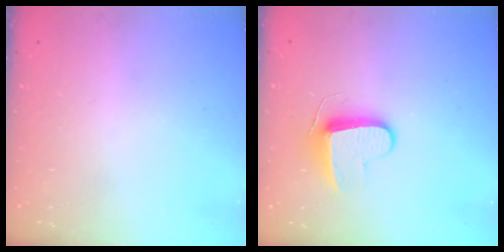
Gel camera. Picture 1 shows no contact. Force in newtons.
{"total": 9.2, "press": 9.2, "slide": 0.7}